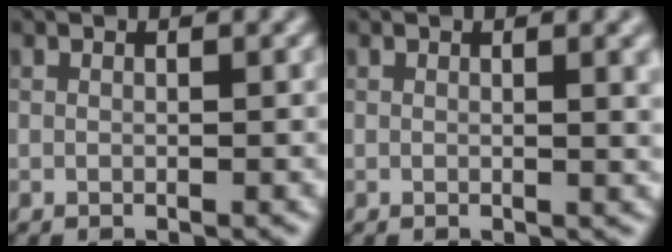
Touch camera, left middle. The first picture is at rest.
{"total": 2.4, "force": [0.7, 0.8, 2.1], "torque": [-0.017, 0.003, 0.007]}